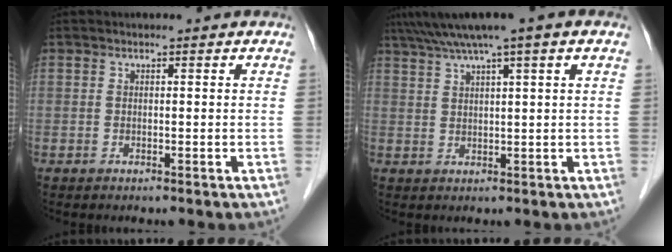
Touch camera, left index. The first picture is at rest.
{"total": 8.3, "force": [5.5, -0.3, 6.2], "torque": [-0.104, 0.043, 0.090]}